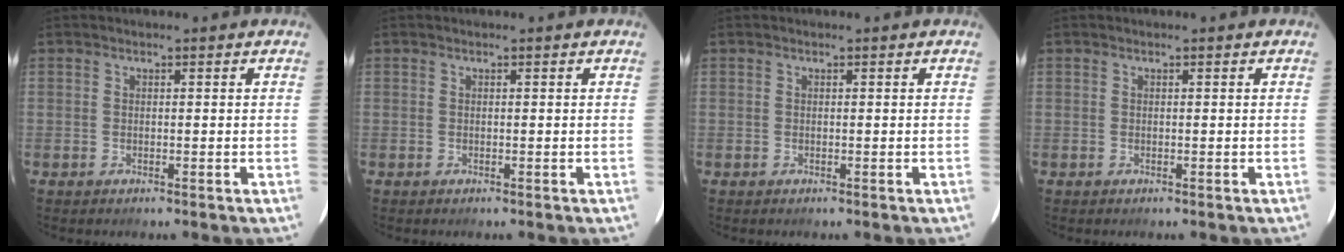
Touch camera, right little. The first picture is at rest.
{"total": 0.0}
{"total": 0.0}
{"total": 0.0}